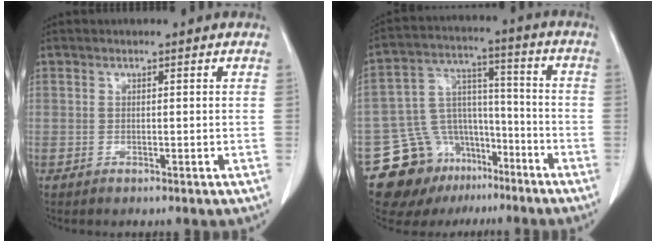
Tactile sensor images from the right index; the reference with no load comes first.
{"total": 15.4, "force": [-10.0, 10.4, 5.1], "torque": [-0.090, 0.067, -0.158]}